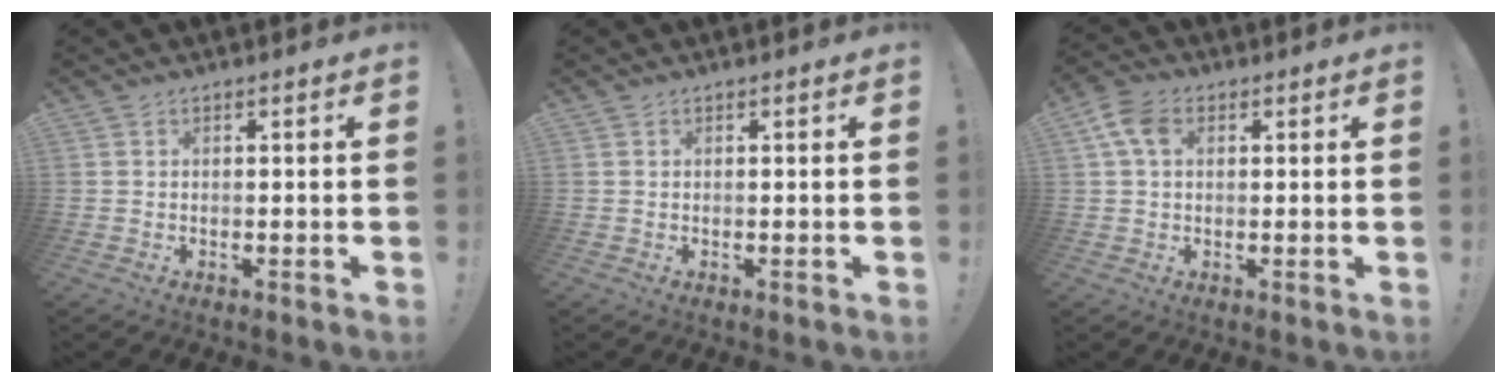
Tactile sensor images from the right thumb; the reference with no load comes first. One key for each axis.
{"total": 0.0}
{"total": 7.1, "fx": 2.1, "fy": 4.6, "fz": 5.0, "tx": -0.096, "ty": 0.007, "tz": 0.044}